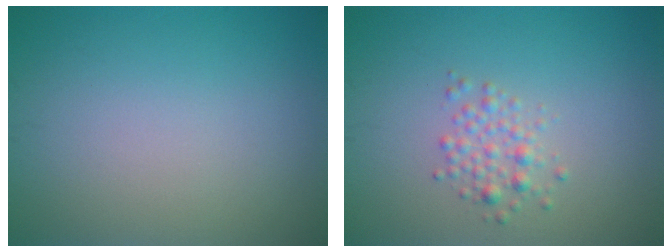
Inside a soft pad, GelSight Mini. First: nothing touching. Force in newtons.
{"total": 1.9, "press": 1.9, "slide": 0.1}